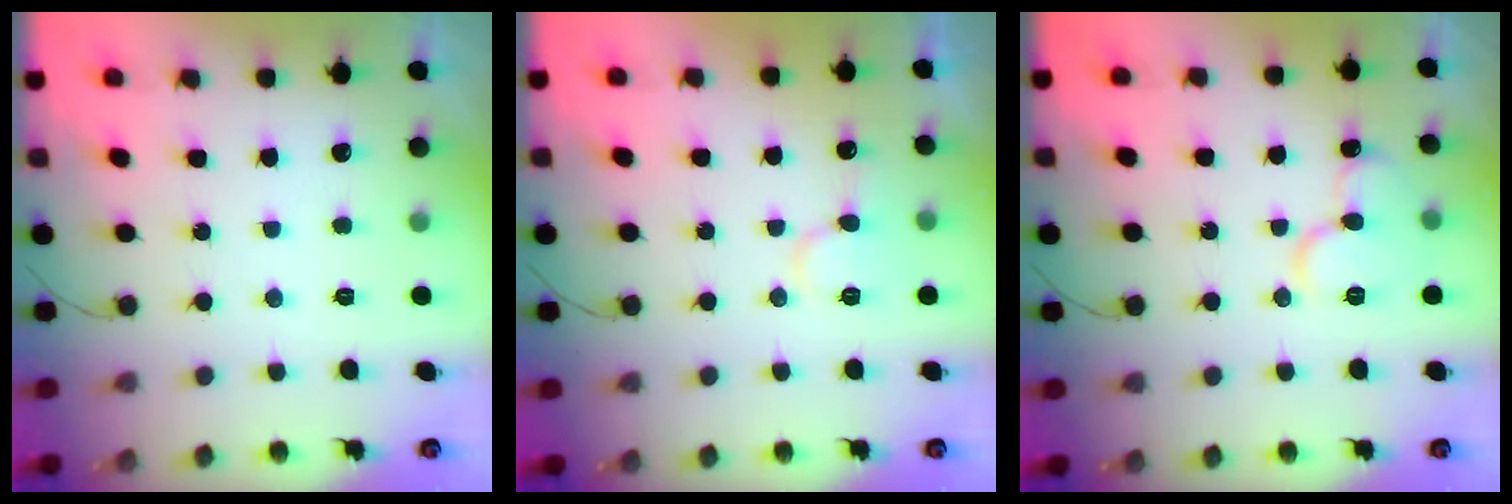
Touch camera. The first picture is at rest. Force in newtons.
{"total": 8.3, "press": 8.2, "slide": 1.2}
{"total": 10.7, "press": 10.6, "slide": 1.5}